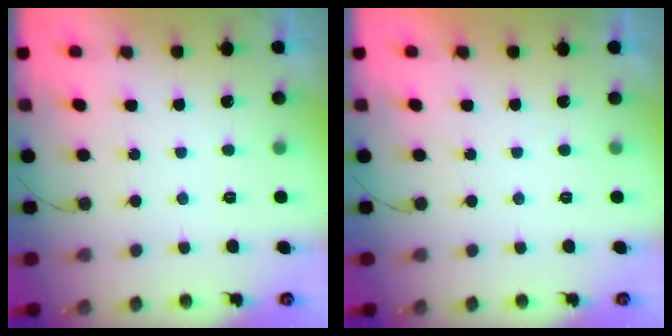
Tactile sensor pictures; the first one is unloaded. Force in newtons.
{"total": 1.7, "press": 1.7, "slide": 0.1}